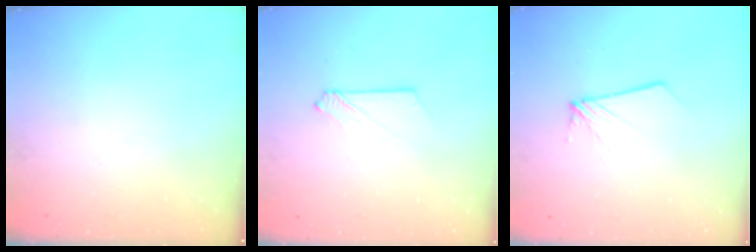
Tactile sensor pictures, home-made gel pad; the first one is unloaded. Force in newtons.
{"total": 2.9, "press": 2.9, "slide": 0.4}
{"total": 2.1, "press": 2.1, "slide": 0.2}